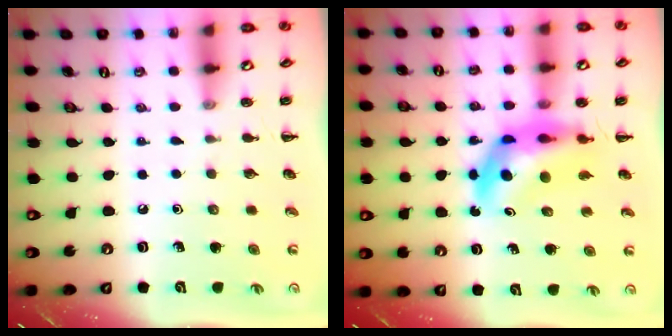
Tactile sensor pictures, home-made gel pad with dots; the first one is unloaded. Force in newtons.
{"total": 9.5, "press": 9.0, "slide": 3.2}